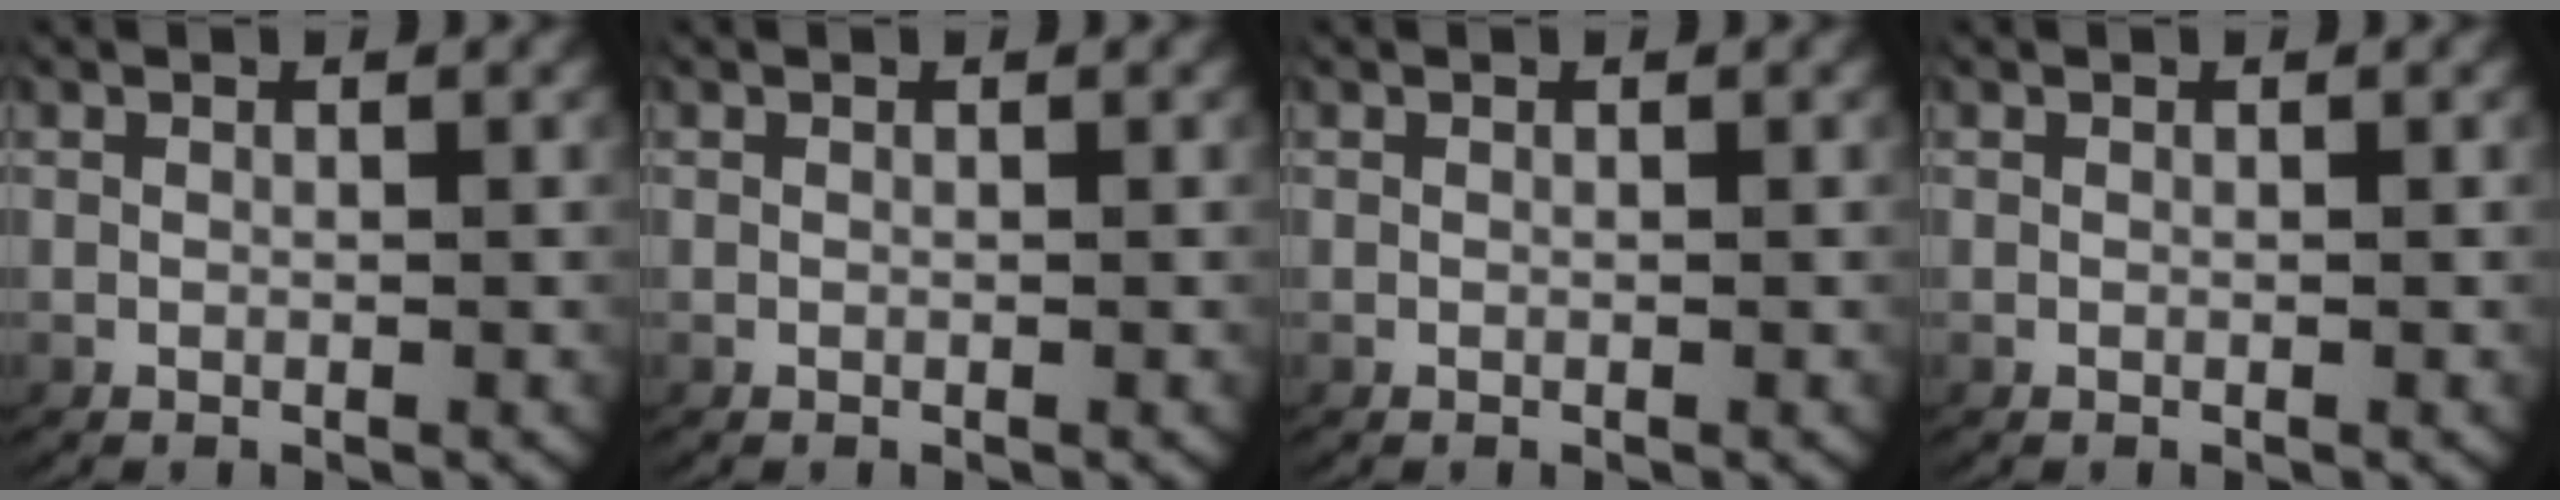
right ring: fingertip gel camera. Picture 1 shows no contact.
{"total": 0.0}
{"total": 0.0}
{"total": 0.0}